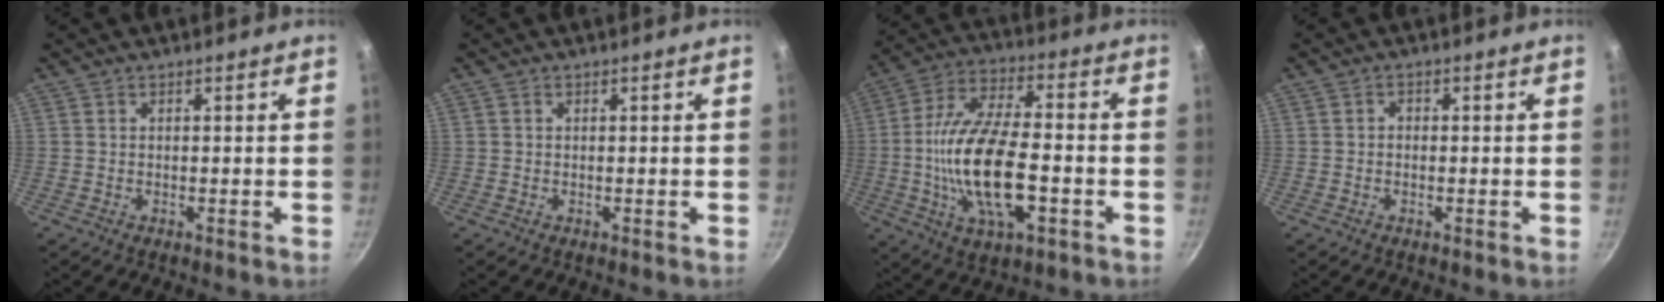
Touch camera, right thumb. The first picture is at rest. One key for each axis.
{"total": 0.0}
{"total": 18.9, "fx": -3.8, "fy": 8.2, "fz": 16.6, "tx": -0.313, "ty": 0.021, "tz": -0.076}
{"total": 1.1, "fx": -0.2, "fy": 0.9, "fz": 0.6, "tx": -0.011, "ty": 0.006, "tz": -0.005}